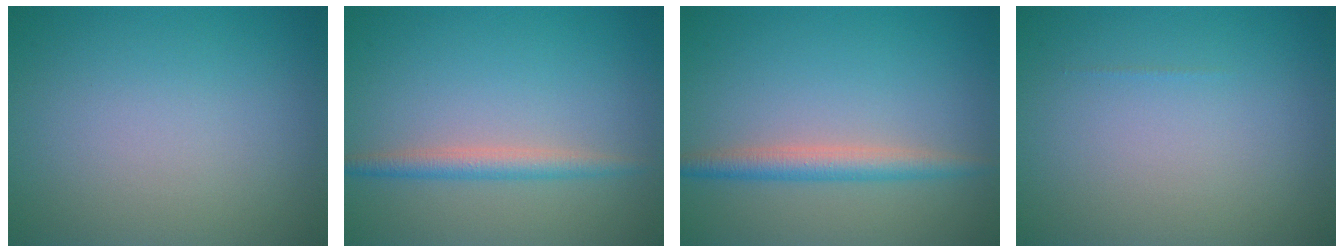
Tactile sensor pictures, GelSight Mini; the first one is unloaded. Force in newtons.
{"total": 2.2, "press": 2.2, "slide": 0.0}
{"total": 2.7, "press": 2.7, "slide": 0.0}
{"total": 0.0}